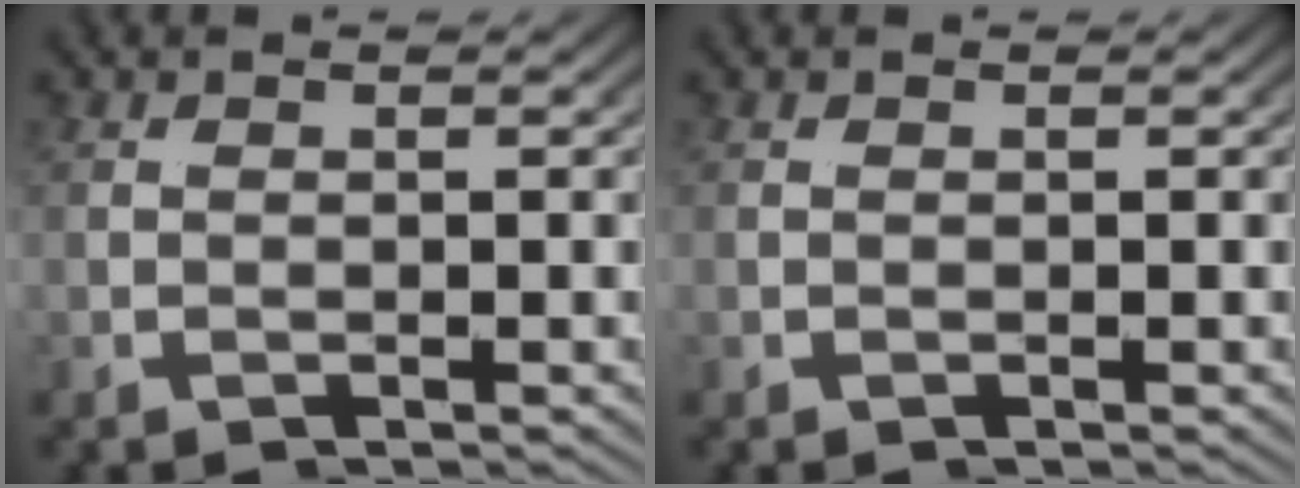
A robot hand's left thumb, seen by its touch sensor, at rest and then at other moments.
{"total": 0.0}